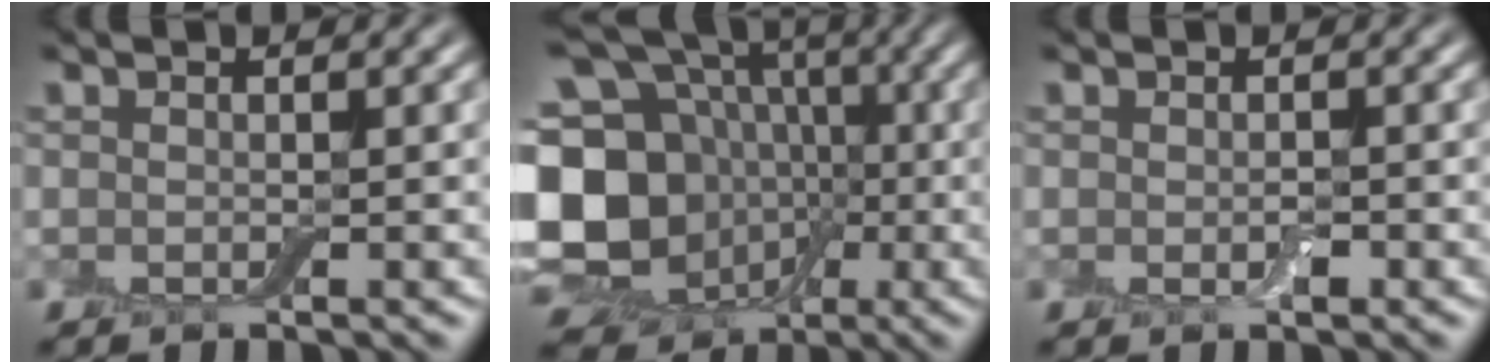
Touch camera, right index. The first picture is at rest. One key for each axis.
{"total": 19.1, "fx": -1.9, "fy": 16.8, "fz": 8.9, "tx": -0.206, "ty": 0.010, "tz": -0.059}
{"total": 1.0, "fx": -0.3, "fy": 0.5, "fz": 0.8, "tx": -0.015, "ty": -0.001, "tz": -0.004}